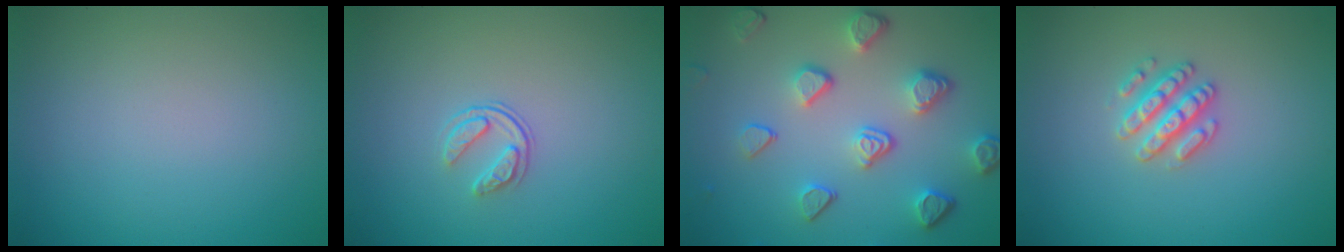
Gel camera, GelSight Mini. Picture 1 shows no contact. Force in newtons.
{"total": 1.7, "press": 1.1, "slide": 1.3}
{"total": 4.9, "press": 3.8, "slide": 3.1}
{"total": 2.6, "press": 2.6, "slide": 0.3}